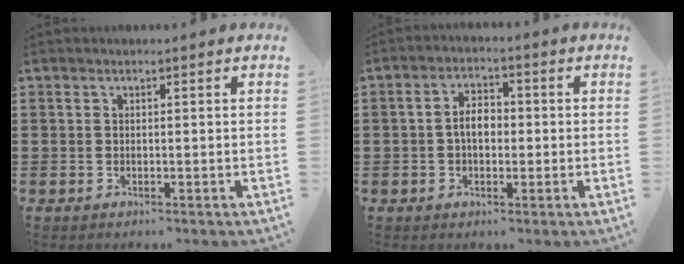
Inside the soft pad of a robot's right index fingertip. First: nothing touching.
{"total": 3.9, "force": [-0.5, 2.2, 3.2], "torque": [-0.062, 0.005, -0.012]}